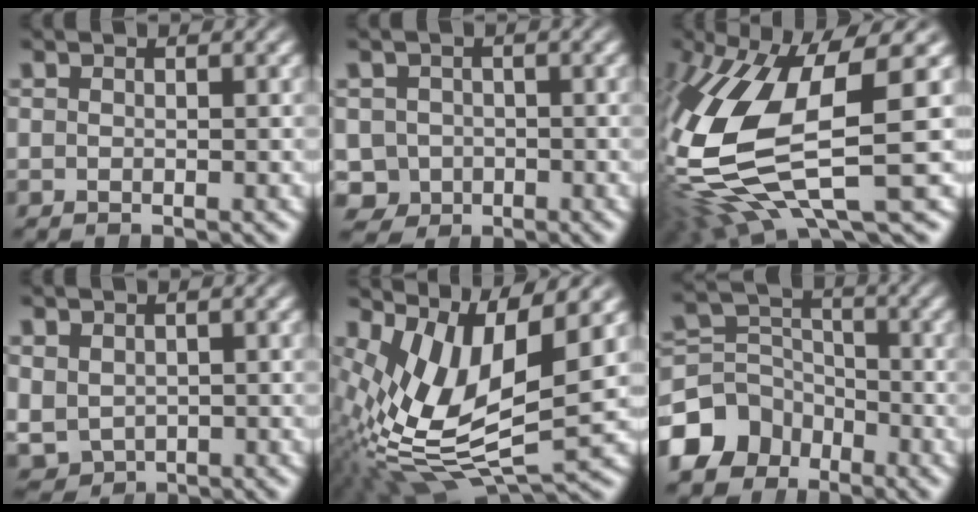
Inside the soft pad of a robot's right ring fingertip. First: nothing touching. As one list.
[{"total": 7.9, "force": [-2.8, 7.1, 2.1], "torque": [-0.050, -0.042, -0.035]}, {"total": 14.2, "force": [-0.8, 7.7, 11.8], "torque": [-0.263, -0.030, 0.010]}, {"total": 6.5, "force": [-1.7, 5.8, 2.5], "torque": [-0.064, -0.040, -0.007]}, {"total": 10.5, "force": [-0.3, 6.3, 8.4], "torque": [-0.163, -0.026, 0.012]}, {"total": 7.9, "force": [-2.7, 6.8, 3.0], "torque": [-0.051, -0.031, -0.044]}]